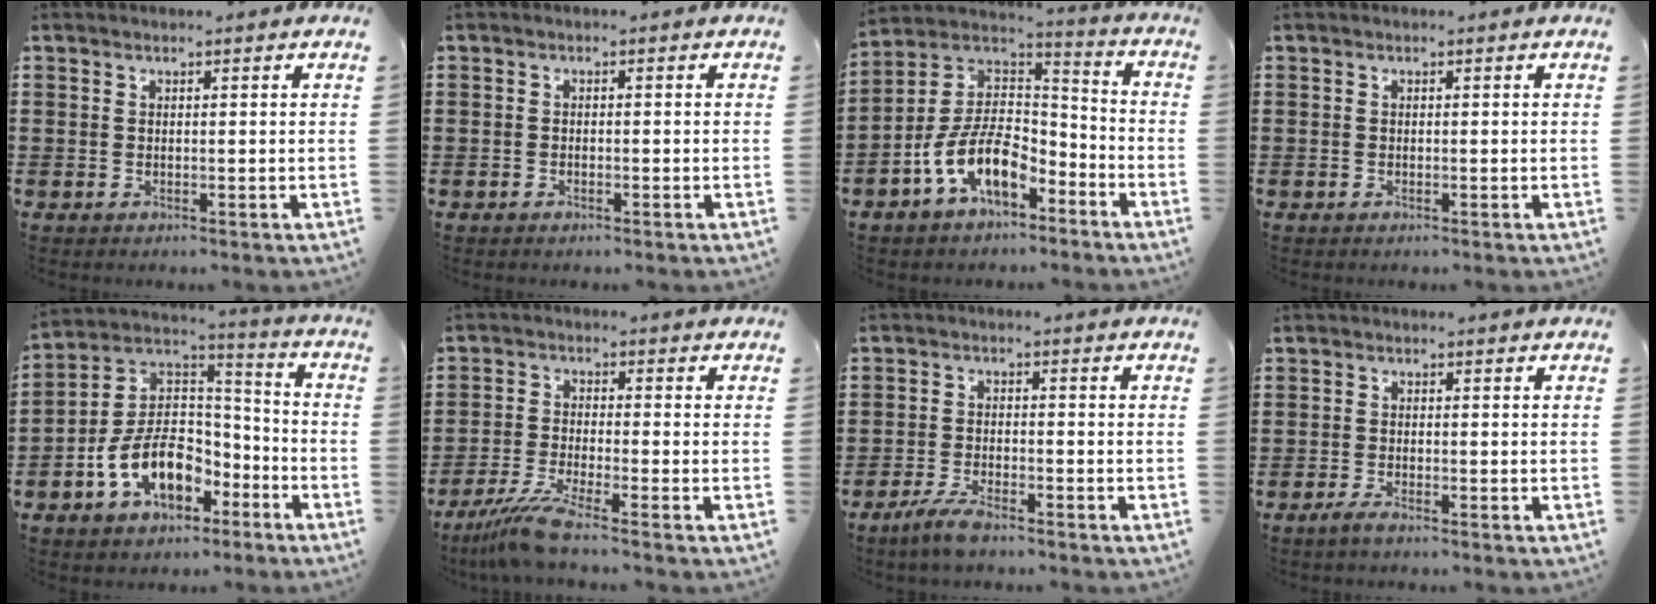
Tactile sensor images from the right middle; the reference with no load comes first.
{"total": 0.9, "force": [-0.7, 0.3, 0.3], "torque": [-0.008, -0.002, -0.015]}
{"total": 10.7, "force": [-6.4, 5.0, 6.9], "torque": [-0.167, 0.001, -0.132]}
{"total": 0.0}
{"total": 11.0, "force": [-5.6, 6.7, 6.6], "torque": [-0.159, 0.012, -0.110]}
{"total": 6.5, "force": [-5.0, 0.3, 4.2], "torque": [-0.101, -0.019, -0.099]}
{"total": 3.9, "force": [-3.2, 0.8, 2.1], "torque": [-0.056, -0.003, -0.067]}
{"total": 1.6, "force": [-1.2, 0.3, 1.0], "torque": [-0.026, -0.003, -0.027]}